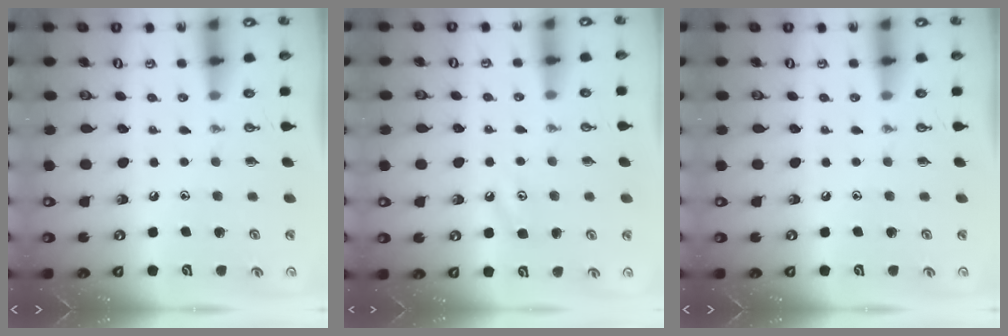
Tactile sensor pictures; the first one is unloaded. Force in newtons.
{"total": 3.8, "press": 3.8, "slide": 0.4}
{"total": 0.0}